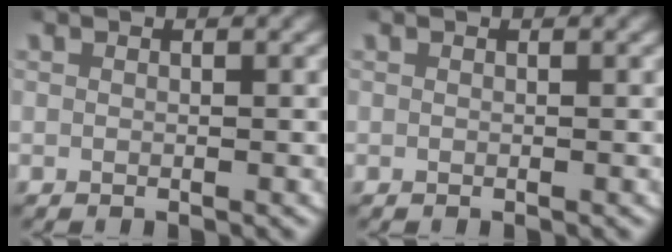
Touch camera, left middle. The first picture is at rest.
{"total": 0.0}